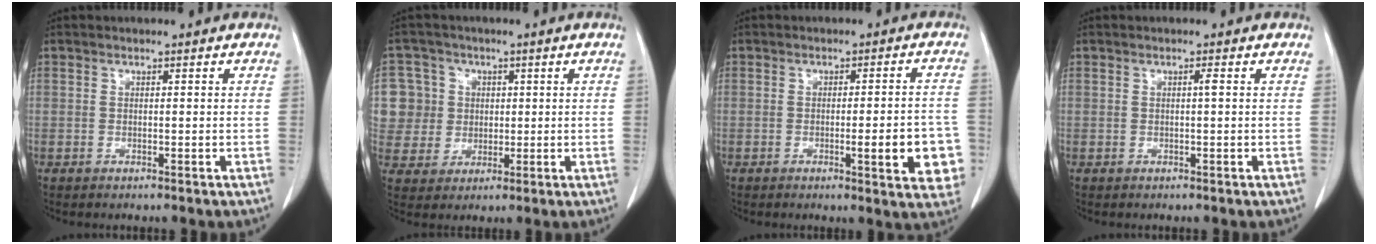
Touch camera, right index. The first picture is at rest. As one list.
[{"total": 8.9, "force": [1.6, 8.8, 0.8], "torque": [-0.025, 0.031, 0.042]}, {"total": 8.8, "force": [-2.6, 1.6, 8.3], "torque": [-0.086, 0.002, -0.029]}, {"total": 0.7, "force": [0.1, -0.1, 0.7], "torque": [-0.007, 0.001, 0.002]}]